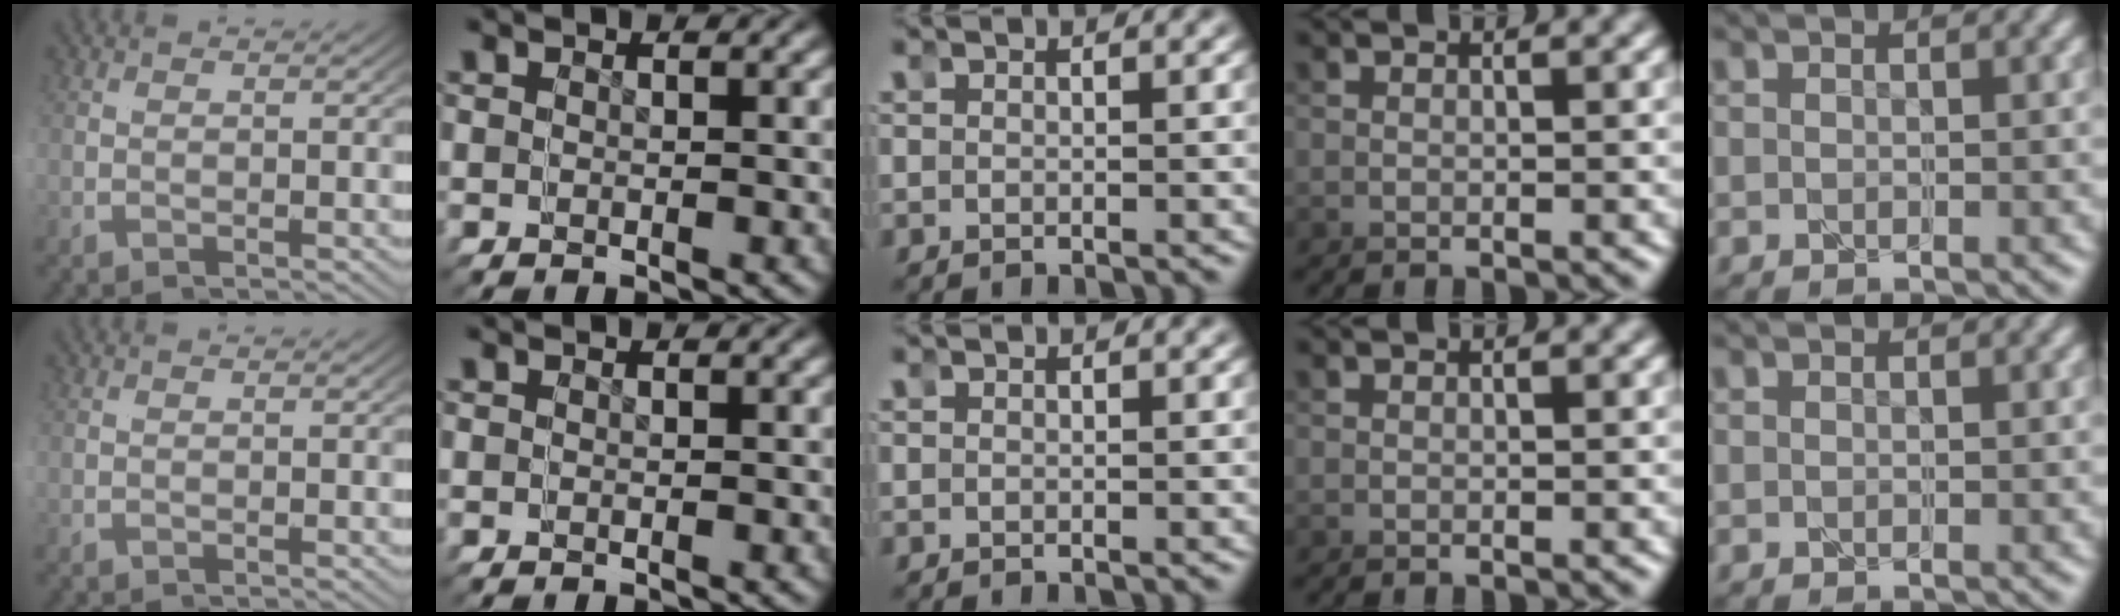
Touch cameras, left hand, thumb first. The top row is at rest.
{}